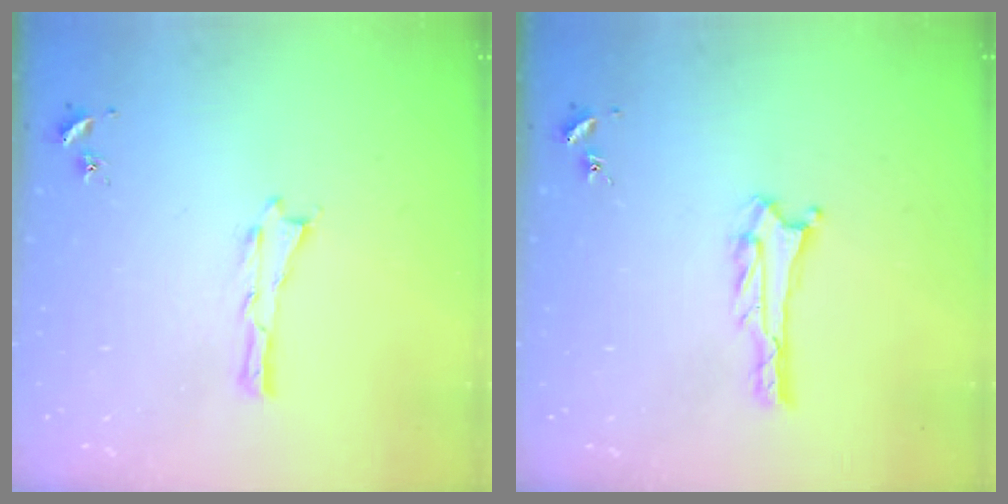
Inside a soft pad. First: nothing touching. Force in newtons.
{"total": 2.7, "press": 2.7, "slide": 0.2}